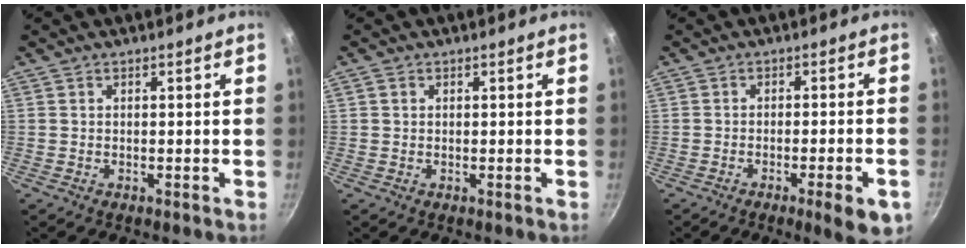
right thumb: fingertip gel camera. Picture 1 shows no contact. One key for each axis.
{"total": 0.8, "fx": 0.2, "fy": 0.7, "fz": 0.3, "tx": -0.003, "ty": 0.004, "tz": 0.002}
{"total": 7.7, "fx": -3.5, "fy": 1.4, "fz": 6.7, "tx": -0.078, "ty": 0.013, "tz": -0.042}